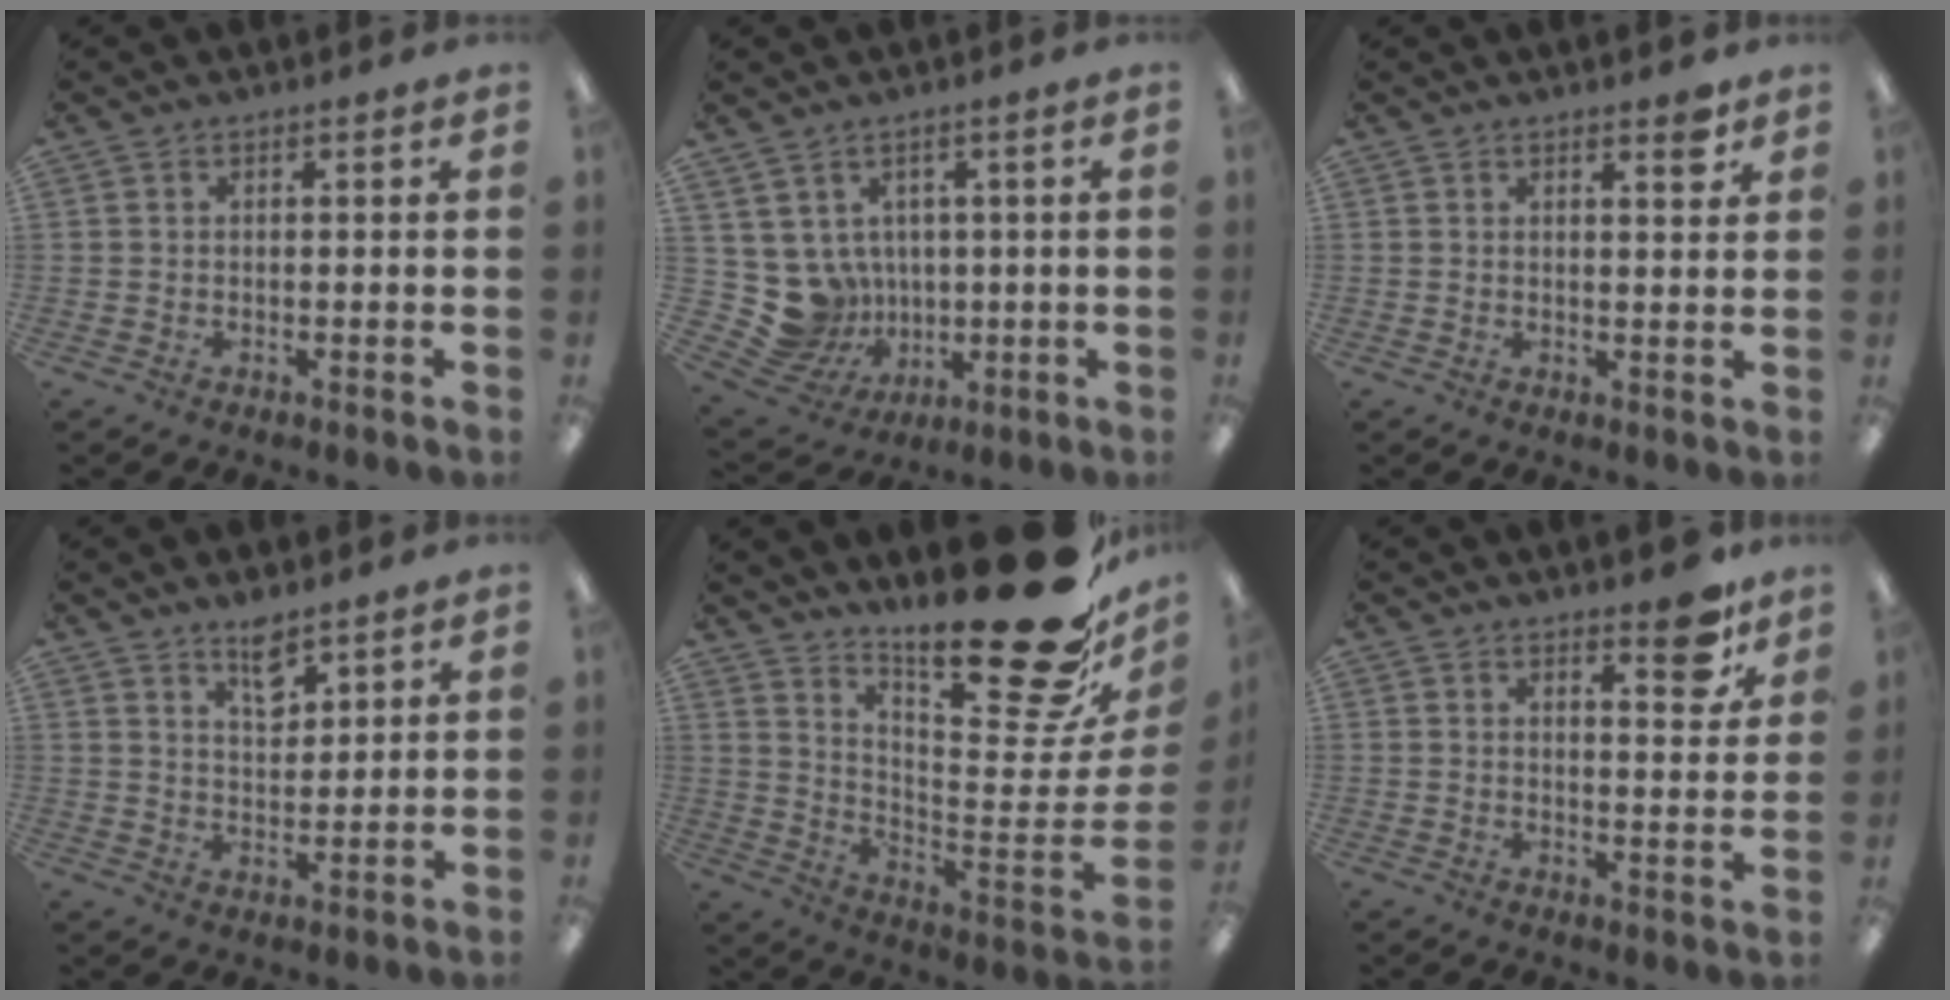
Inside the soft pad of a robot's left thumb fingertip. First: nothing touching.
{"total": 8.4, "force": [1.3, 8.1, 1.8], "torque": [-0.090, -0.025, 0.036]}
{"total": 3.1, "force": [2.4, 0.6, 1.9], "torque": [-0.018, -0.014, 0.037]}
{"total": 6.3, "force": [4.9, 2.5, 3.1], "torque": [-0.040, -0.030, 0.085]}
{"total": 27.3, "force": [19.2, 6.8, 18.2], "torque": [-0.229, -0.146, 0.308]}
{"total": 8.1, "force": [6.2, 2.8, 4.4], "torque": [-0.039, -0.043, 0.101]}